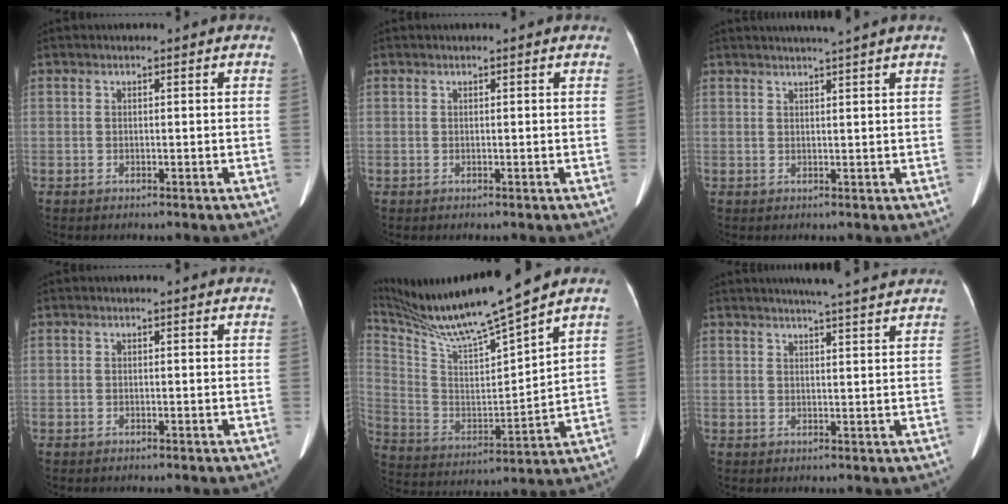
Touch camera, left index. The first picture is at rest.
{"total": 2.0, "force": [1.8, 0.3, 0.7], "torque": [-0.011, 0.023, 0.019]}
{"total": 5.1, "force": [4.4, -1.2, 2.3], "torque": [-0.028, 0.012, 0.059]}
{"total": 1.3, "force": [1.2, 0.4, 0.3], "torque": [-0.016, 0.007, 0.007]}
{"total": 17.5, "force": [15.3, -1.1, 8.4], "torque": [-0.167, -0.013, 0.280]}
{"total": 10.1, "force": [9.1, 0.3, 4.4], "torque": [-0.063, 0.016, 0.108]}